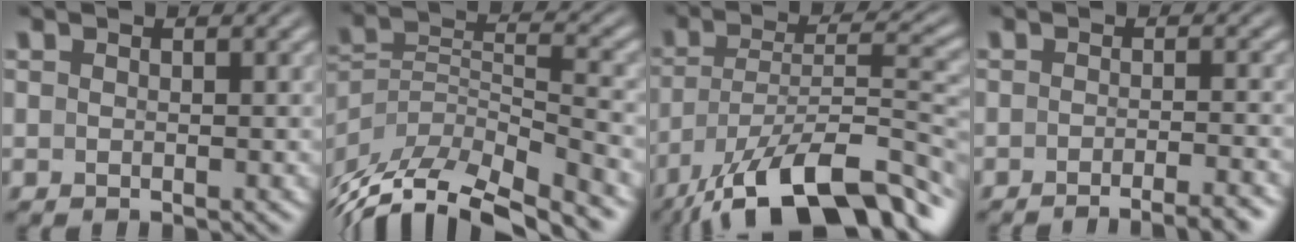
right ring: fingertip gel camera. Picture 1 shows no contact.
{"total": 9.6, "force": [-5.5, 5.4, 5.7], "torque": [-0.126, -0.052, -0.064]}
{"total": 13.0, "force": [-8.6, 4.8, 8.5], "torque": [-0.140, -0.040, -0.105]}
{"total": 4.3, "force": [-4.0, 0.2, 1.6], "torque": [-0.014, -0.002, -0.063]}